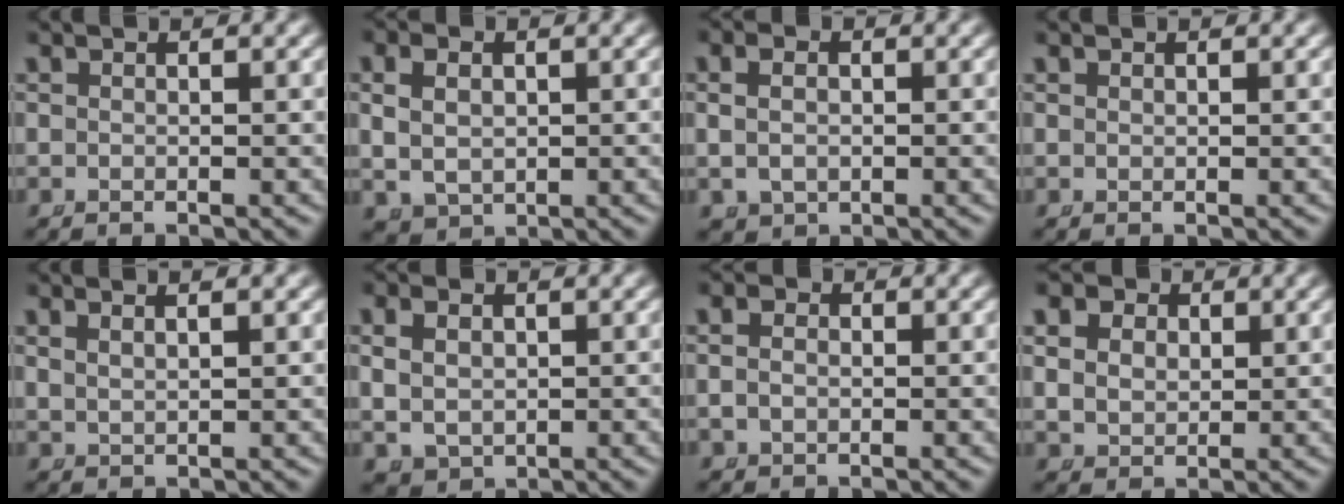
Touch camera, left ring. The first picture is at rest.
{"total": 4.1, "force": [0.4, 3.4, 2.3], "torque": [-0.051, -0.012, 0.020]}
{"total": 2.8, "force": [0.1, 2.2, 1.6], "torque": [-0.043, -0.009, 0.011]}
{"total": 0.0}
{"total": 1.1, "force": [1.0, 0.1, 0.6], "torque": [-0.013, -0.003, 0.028]}
{"total": 4.0, "force": [0.4, 3.4, 2.1], "torque": [-0.046, -0.014, 0.021]}
{"total": 2.0, "force": [-0.1, 1.6, 1.0], "torque": [-0.030, -0.010, 0.005]}
{"total": 5.4, "force": [1.4, 4.6, 2.5], "torque": [-0.056, -0.010, 0.030]}